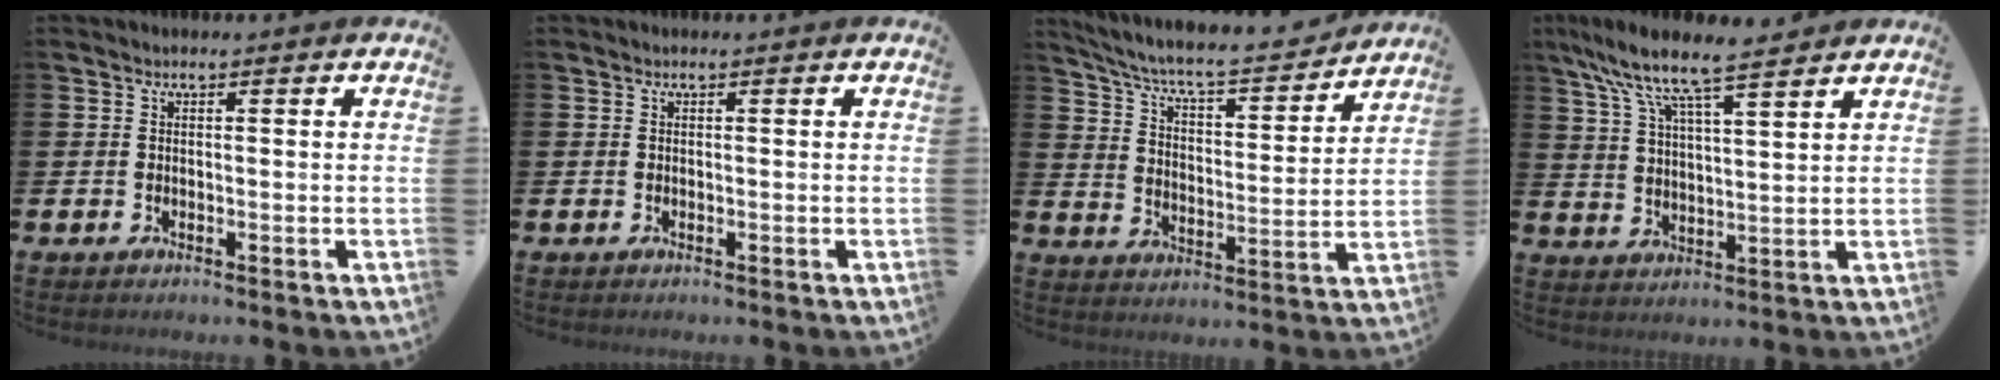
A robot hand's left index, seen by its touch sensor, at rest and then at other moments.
{"total": 0.0}
{"total": 6.7, "force": [6.2, 0.7, 2.4], "torque": [-0.076, -0.051, 0.102]}
{"total": 8.8, "force": [7.7, 1.0, 4.1], "torque": [-0.102, -0.042, 0.134]}